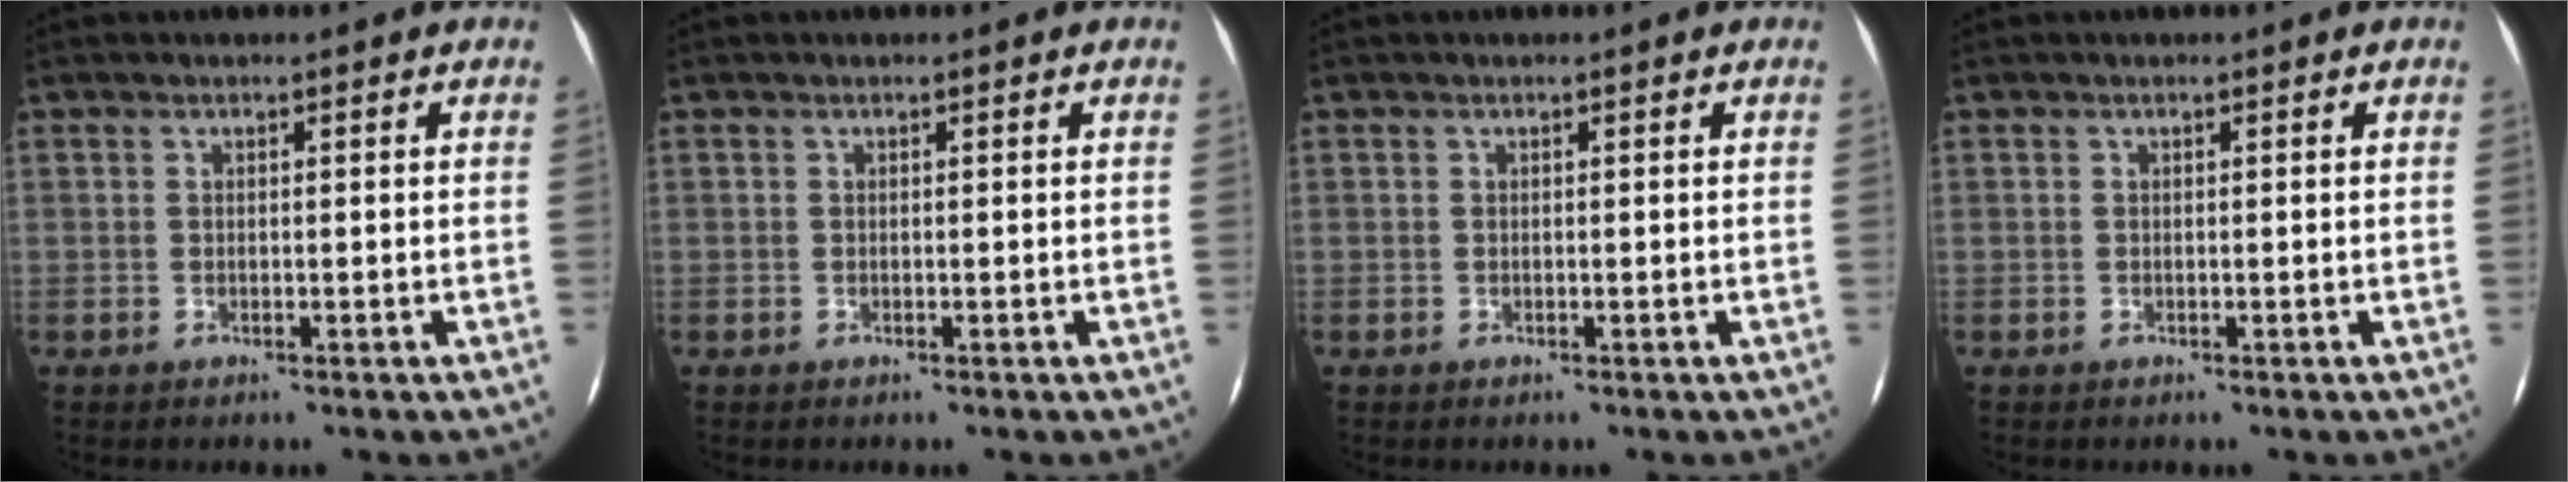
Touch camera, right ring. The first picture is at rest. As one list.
[{"total": 0.0}, {"total": 0.0}, {"total": 0.0}]